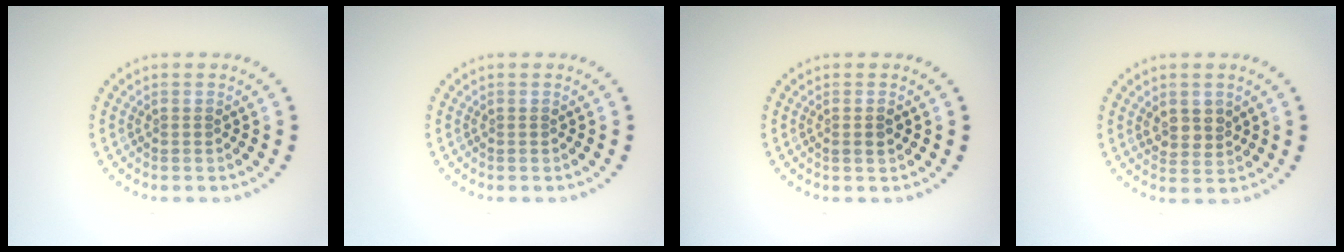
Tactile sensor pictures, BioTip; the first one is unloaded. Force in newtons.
{"total": 0.0}
{"total": 1.1, "press": 1.1, "slide": 0.4}
{"total": 2.3, "press": 2.1, "slide": 1.0}